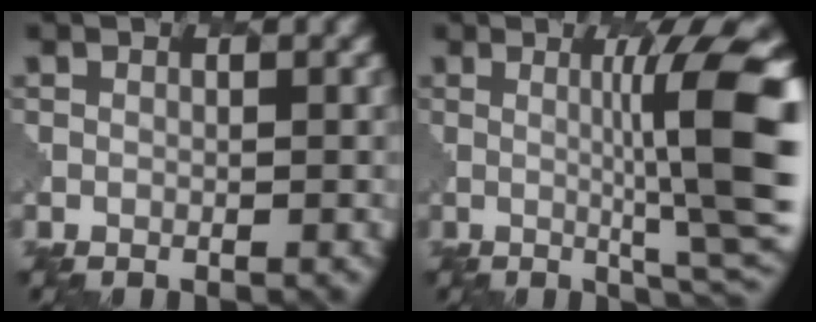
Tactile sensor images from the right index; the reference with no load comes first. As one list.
[{"total": 11.0, "force": [0.8, 1.7, 10.8], "torque": [-0.124, 0.002, 0.015]}]